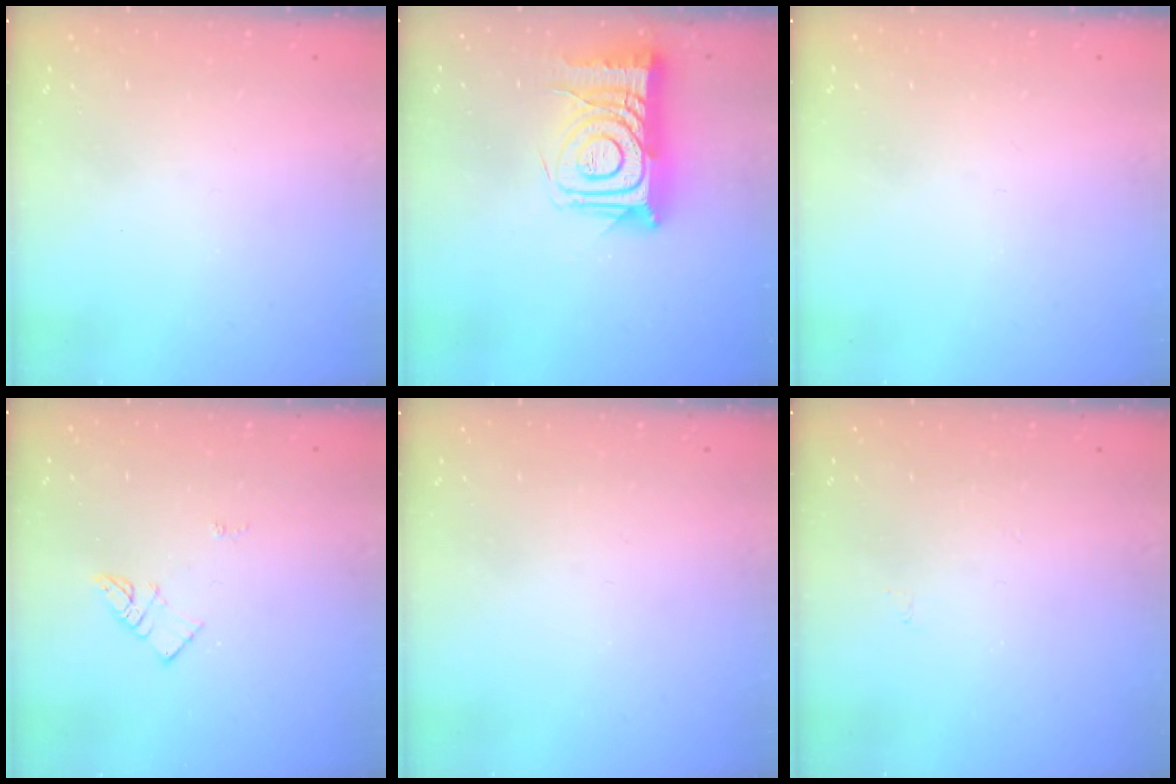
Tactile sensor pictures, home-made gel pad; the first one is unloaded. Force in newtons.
{"total": 15.4, "press": 15.3, "slide": 1.4}
{"total": 0.0}
{"total": 3.9, "press": 3.9, "slide": 0.3}
{"total": 0.0}
{"total": 3.4, "press": 3.3, "slide": 0.5}